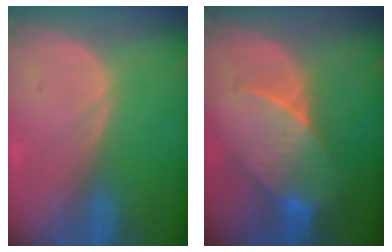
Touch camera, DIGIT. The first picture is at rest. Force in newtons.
{"total": 7.2, "press": 7.1, "slide": 1.1}